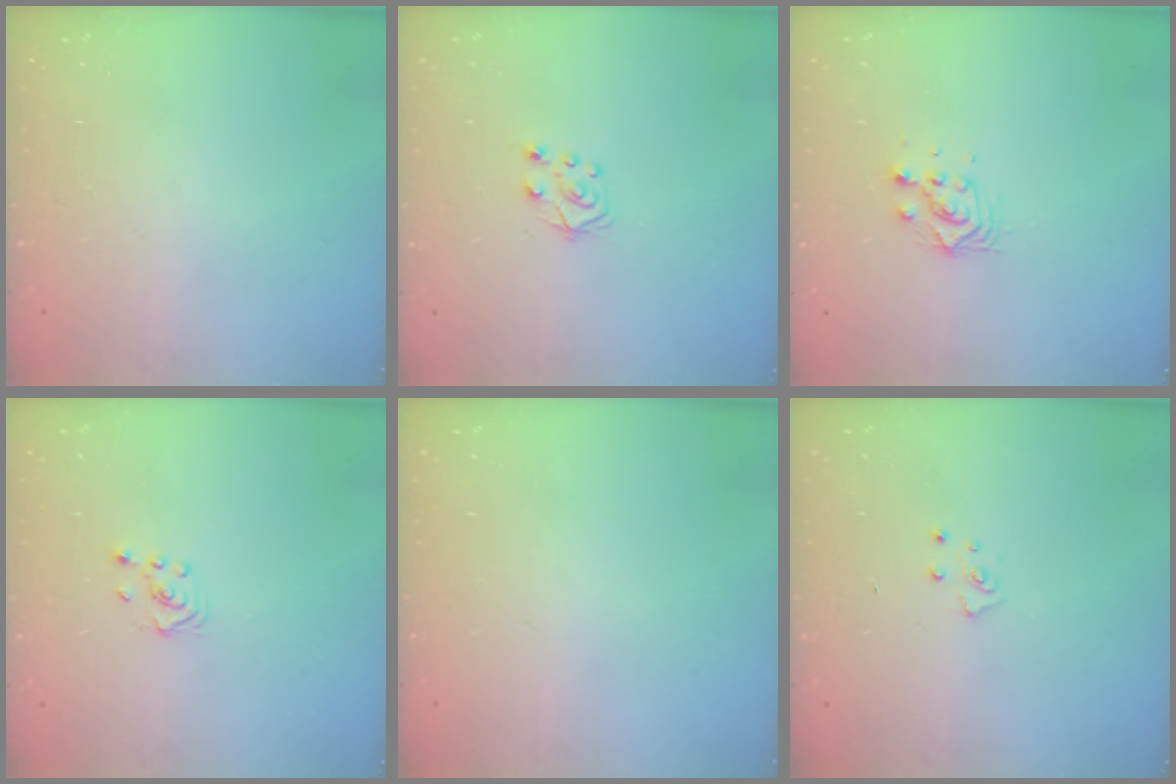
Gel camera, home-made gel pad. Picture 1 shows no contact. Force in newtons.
{"total": 5.7, "press": 5.7, "slide": 0.5}
{"total": 4.8, "press": 4.8, "slide": 0.1}
{"total": 1.9, "press": 1.8, "slide": 0.6}
{"total": 0.0}
{"total": 4.4, "press": 4.4, "slide": 0.3}